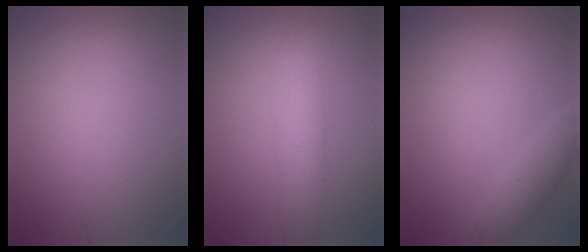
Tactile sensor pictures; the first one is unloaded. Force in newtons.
{"total": 2.8, "press": 2.8, "slide": 0.1}
{"total": 2.4, "press": 2.4, "slide": 0.1}